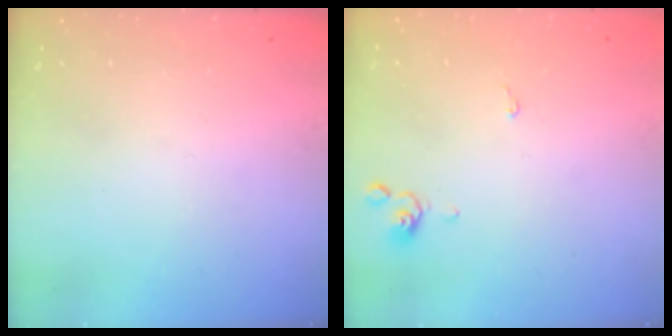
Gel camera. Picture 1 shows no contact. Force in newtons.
{"total": 0.0}